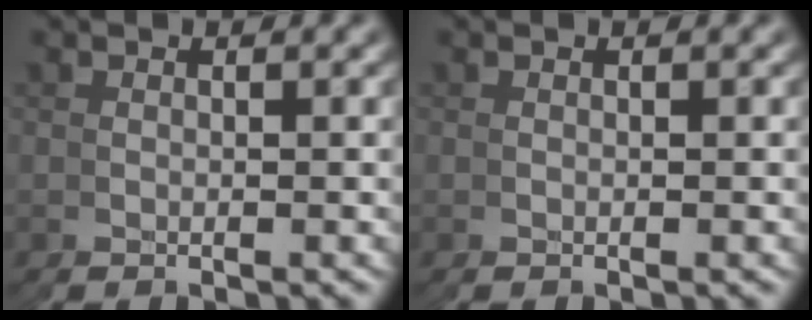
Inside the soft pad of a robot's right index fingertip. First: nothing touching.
{"total": 0.0}